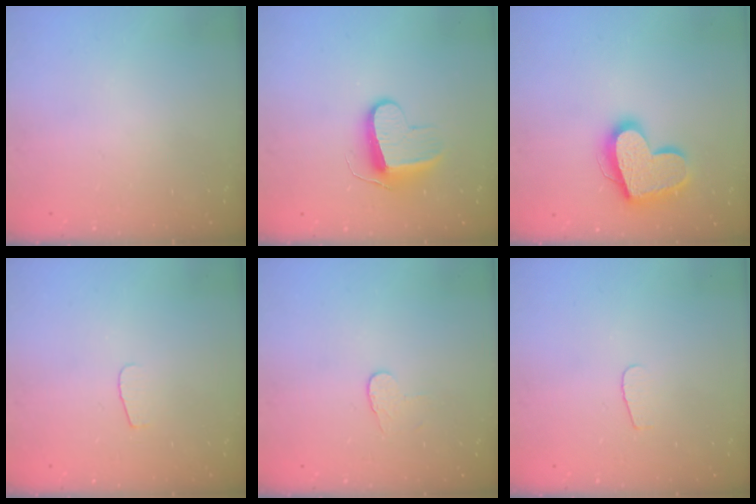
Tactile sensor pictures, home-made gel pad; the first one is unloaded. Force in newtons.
{"total": 9.6, "press": 9.6, "slide": 0.2}
{"total": 17.7, "press": 17.7, "slide": 1.5}
{"total": 4.0, "press": 4.0, "slide": 0.4}
{"total": 3.7, "press": 3.7, "slide": 0.3}
{"total": 3.7, "press": 3.6, "slide": 0.4}